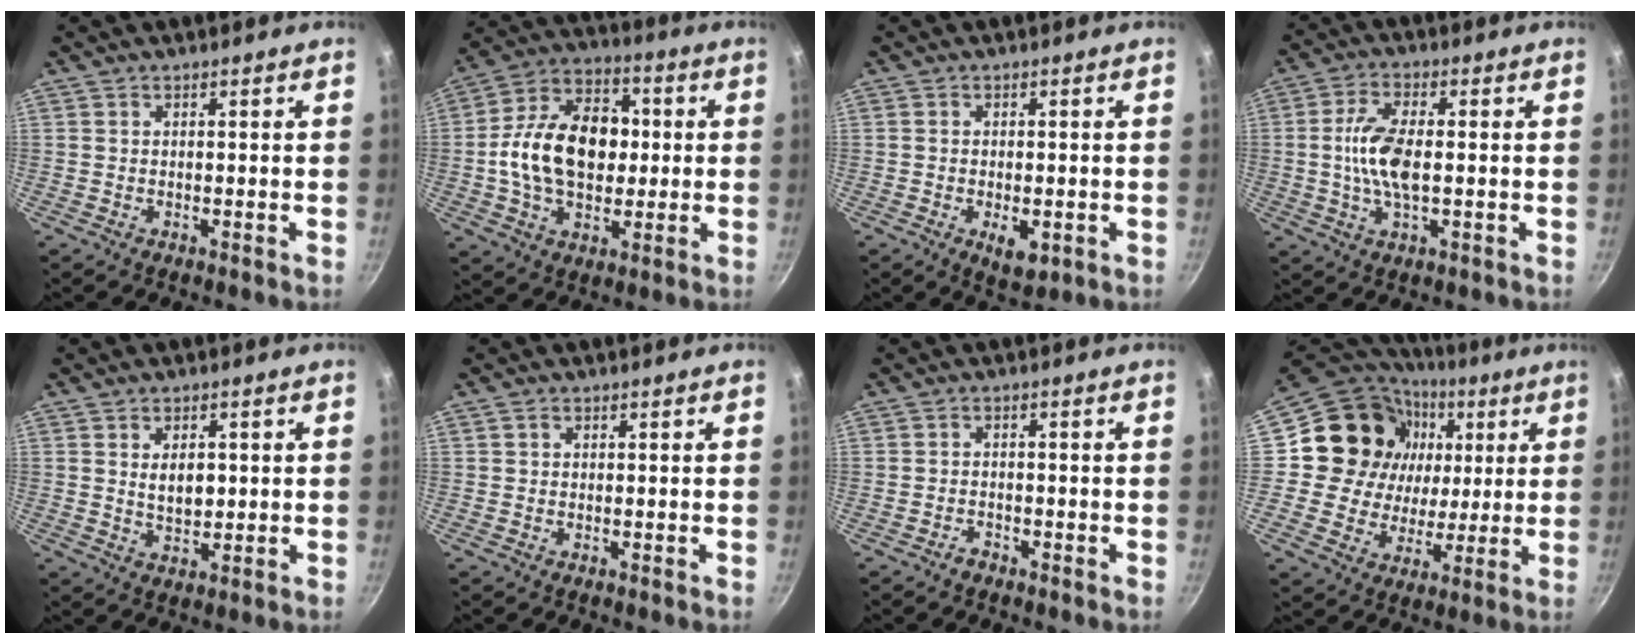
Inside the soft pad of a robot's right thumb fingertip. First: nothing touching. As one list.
[{"total": 18.5, "force": [0.4, 12.6, 13.5], "torque": [-0.191, 0.028, -0.007]}, {"total": 5.0, "force": [-1.5, 2.6, 4.0], "torque": [-0.051, -0.002, -0.015]}, {"total": 8.9, "force": [-0.1, 3.9, 8.1], "torque": [-0.164, 0.009, -0.006]}, {"total": 5.2, "force": [1.0, 3.2, 4.0], "torque": [-0.054, -0.010, 0.021]}, {"total": 0.8, "force": [0.3, 0.7, 0.3], "torque": [-0.004, 0.004, 0.003]}, {"total": 1.6, "force": [-1.3, 0.8, 0.5], "torque": [-0.005, 0.017, -0.023]}, {"total": 20.7, "force": [4.8, 18.0, 9.0], "torque": [-0.148, 0.005, 0.080]}]